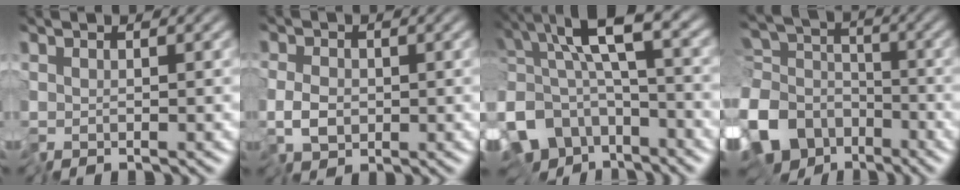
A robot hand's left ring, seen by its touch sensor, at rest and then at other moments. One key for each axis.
{"total": 3.0, "fx": -1.0, "fy": 2.0, "fz": 2.0, "tx": -0.035, "ty": 0.001, "tz": -0.029}
{"total": 11.0, "fx": -6.0, "fy": 5.8, "fz": 7.1, "tx": -0.137, "ty": -0.006, "tz": -0.113}
{"total": 13.4, "fx": -8.0, "fy": 9.3, "fz": 5.5, "tx": -0.153, "ty": -0.026, "tz": -0.139}